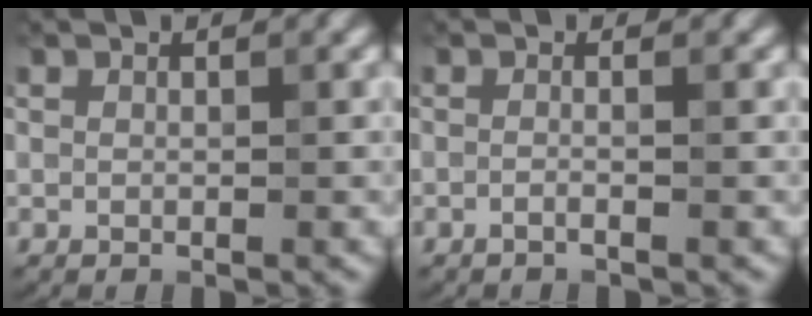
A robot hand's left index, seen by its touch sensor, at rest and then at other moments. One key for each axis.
{"total": 1.3, "fx": -0.3, "fy": 0.4, "fz": 1.2, "tx": -0.008, "ty": -0.011, "tz": -0.024}